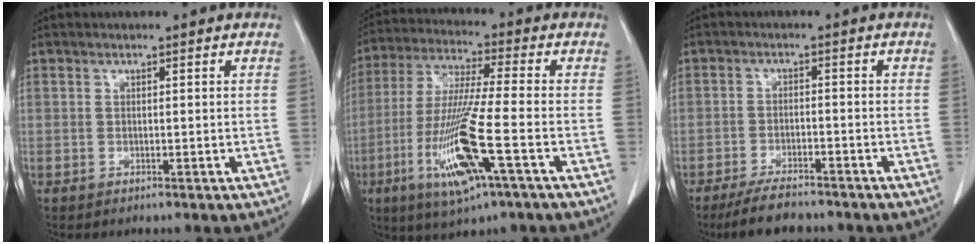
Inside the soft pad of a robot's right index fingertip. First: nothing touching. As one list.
[{"total": 11.2, "force": [-4.4, 0.2, 10.3], "torque": [-0.207, -0.020, -0.084]}, {"total": 6.6, "force": [-5.7, 1.8, 2.8], "torque": [-0.048, -0.012, -0.094]}]